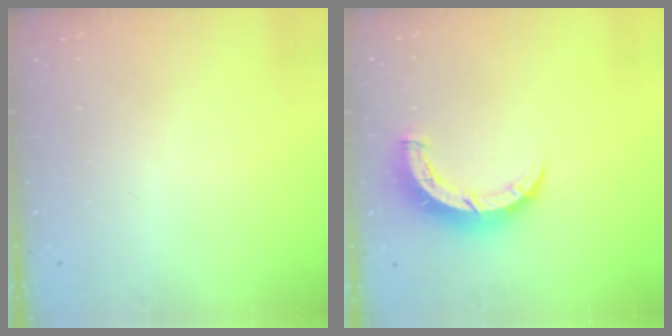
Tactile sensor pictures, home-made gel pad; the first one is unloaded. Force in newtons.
{"total": 7.5, "press": 7.5, "slide": 0.6}